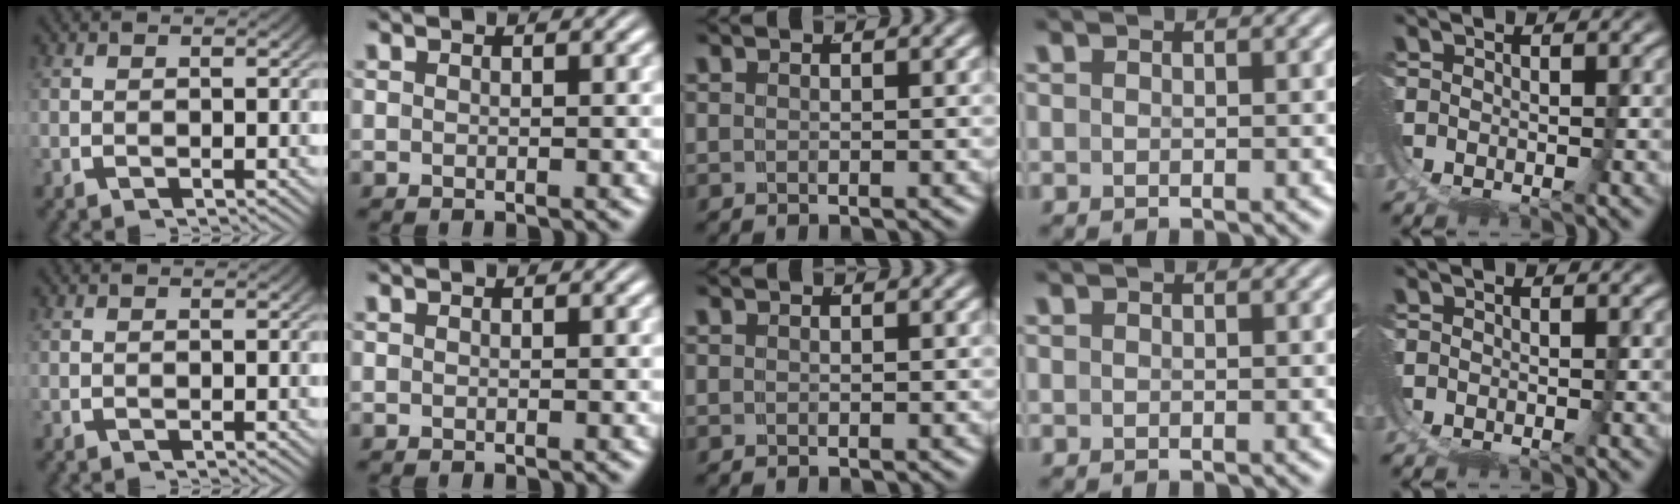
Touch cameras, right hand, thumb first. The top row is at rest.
{}